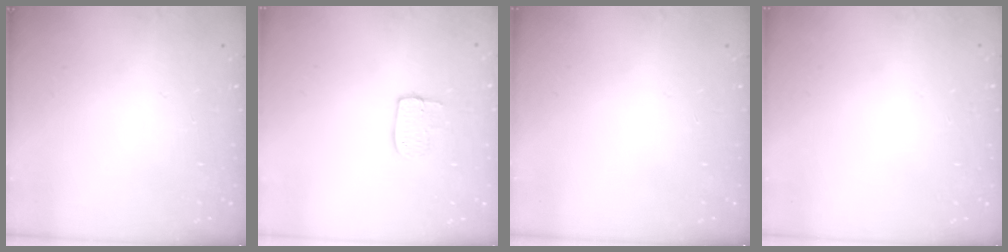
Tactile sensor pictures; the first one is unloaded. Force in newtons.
{"total": 6.7, "press": 6.7, "slide": 0.2}
{"total": 0.0}
{"total": 0.0}